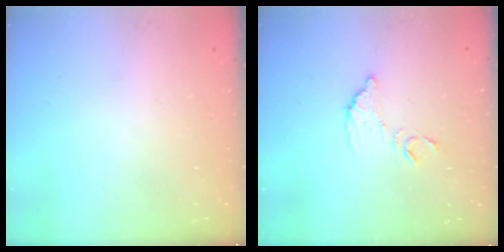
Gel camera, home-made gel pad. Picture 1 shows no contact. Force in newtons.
{"total": 8.9, "press": 8.9, "slide": 0.2}